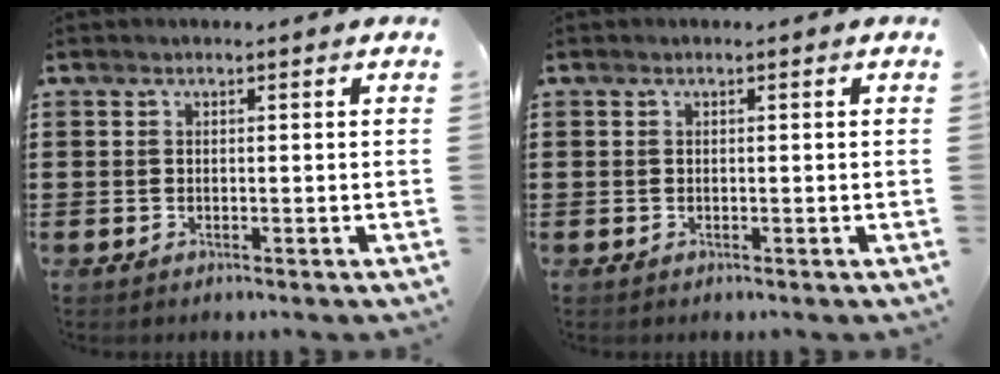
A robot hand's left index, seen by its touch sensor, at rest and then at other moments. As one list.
[{"total": 0.0}]